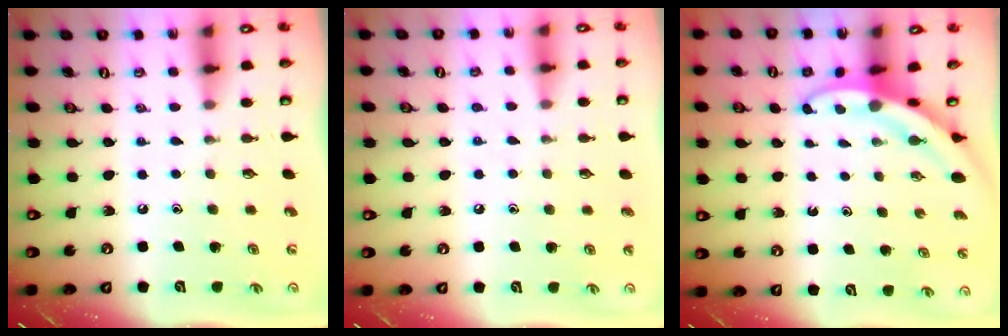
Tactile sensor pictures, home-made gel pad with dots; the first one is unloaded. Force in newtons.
{"total": 3.8, "press": 3.8, "slide": 0.4}
{"total": 3.3, "press": 3.3, "slide": 0.3}